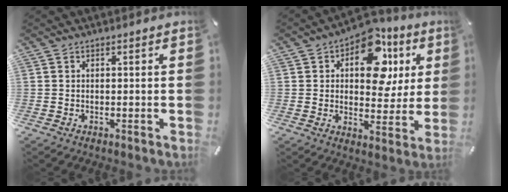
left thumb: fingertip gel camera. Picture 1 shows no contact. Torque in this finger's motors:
{"motor_torque": [2.15, 2.26, 1.20, -1.15, 0.41]}